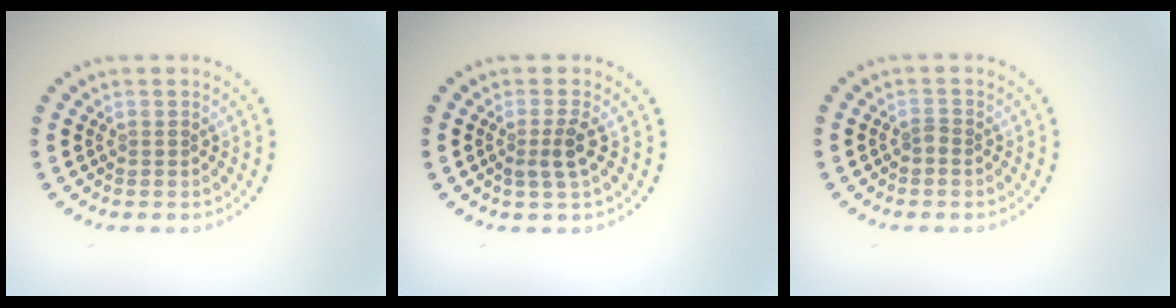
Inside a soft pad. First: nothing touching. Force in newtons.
{"total": 2.0, "press": 1.6, "slide": 1.3}
{"total": 0.8, "press": 0.6, "slide": 0.5}